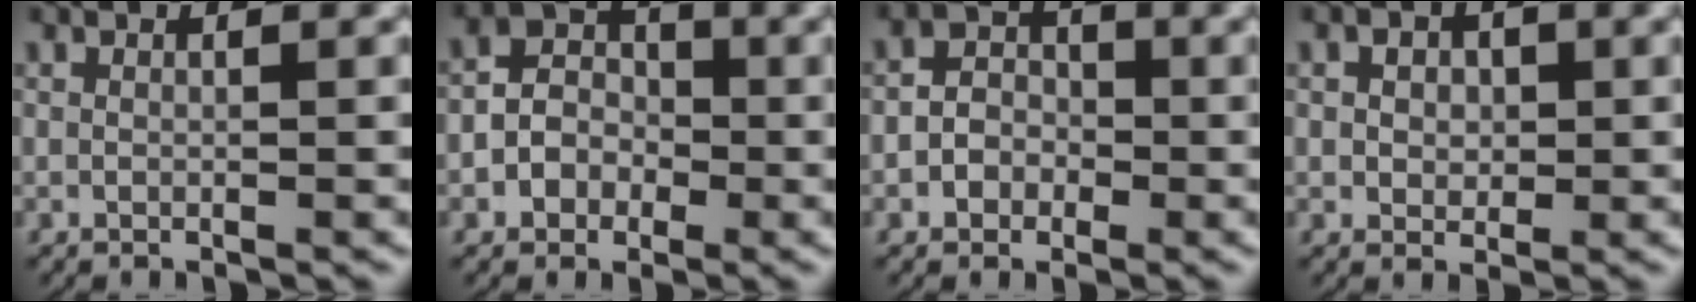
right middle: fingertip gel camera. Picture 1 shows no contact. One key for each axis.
{"total": 4.8, "fx": -0.9, "fy": 4.2, "fz": 2.1, "tx": -0.026, "ty": -0.004, "tz": -0.027}
{"total": 3.4, "fx": -1.0, "fy": 3.0, "fz": 1.3, "tx": -0.010, "ty": -0.003, "tz": -0.025}
{"total": 2.3, "fx": 0.1, "fy": 1.9, "fz": 1.3, "tx": -0.017, "ty": -0.009, "tz": 0.007}